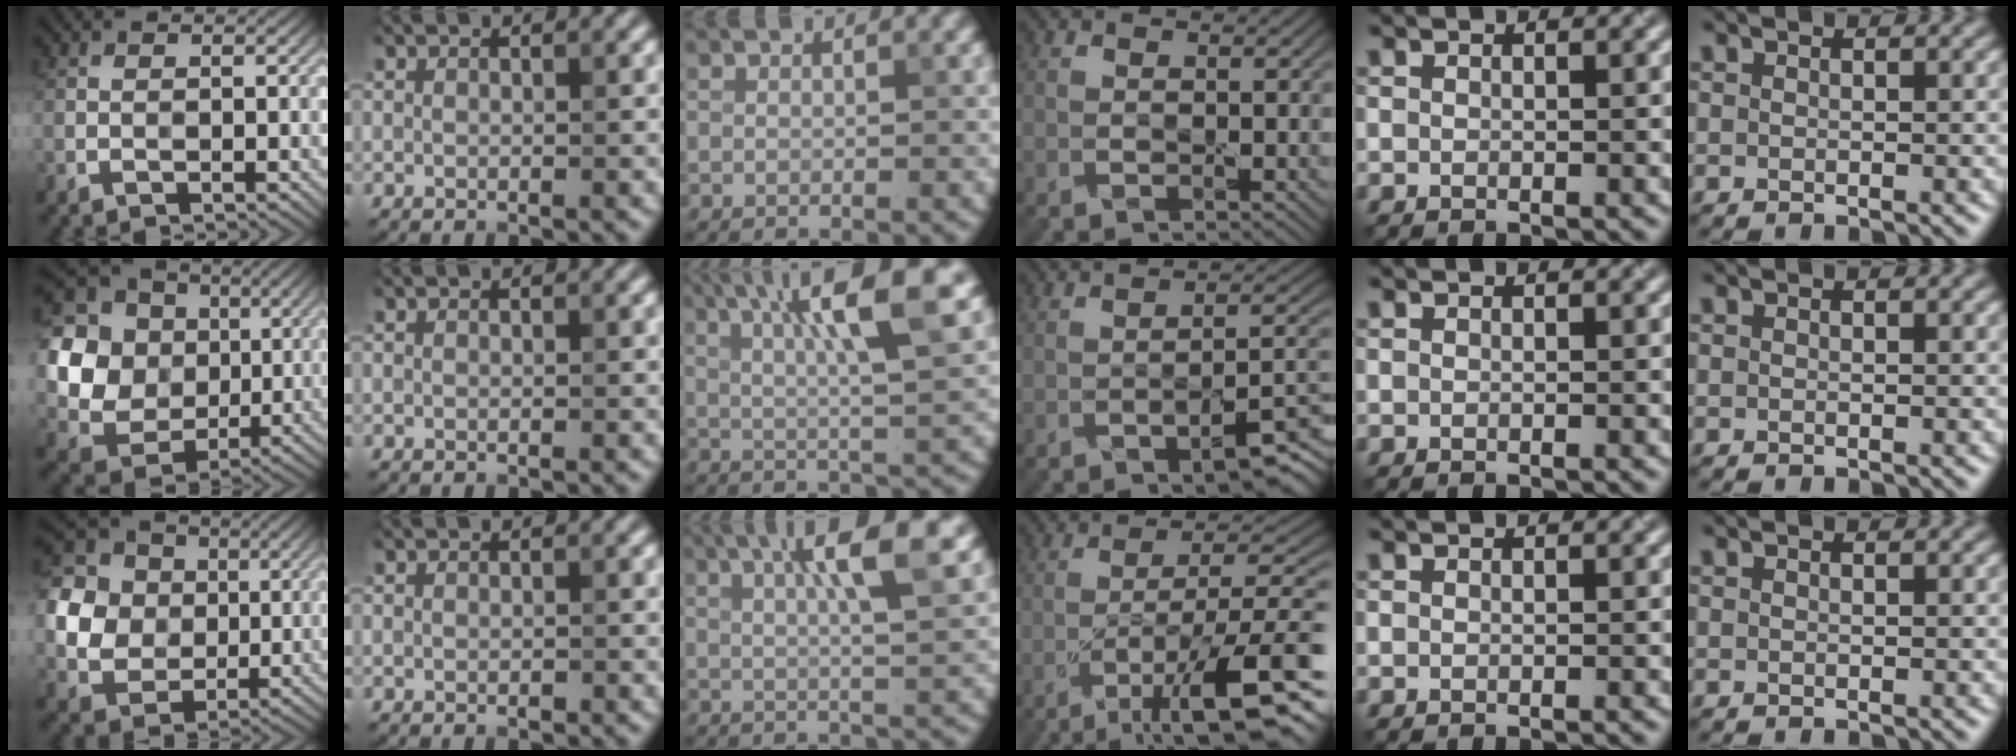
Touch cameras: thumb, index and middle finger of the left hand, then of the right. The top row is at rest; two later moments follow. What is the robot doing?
{"motion": "peel", "object": "lint roller sheet"}